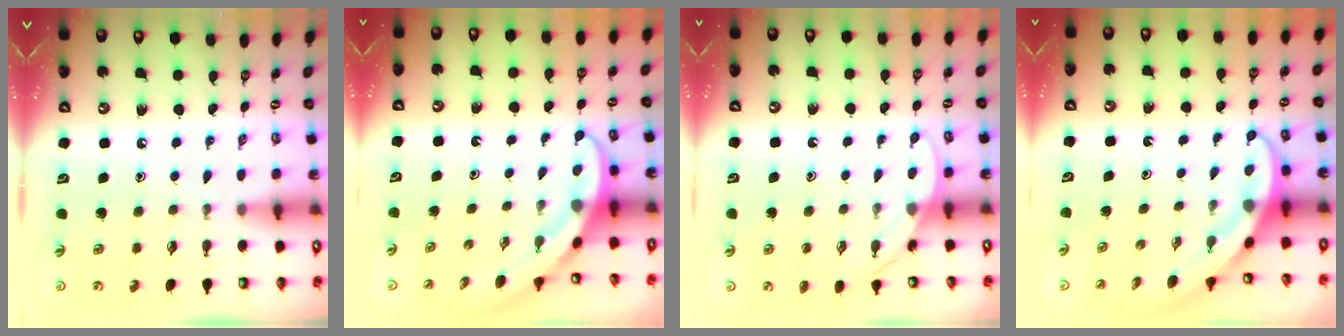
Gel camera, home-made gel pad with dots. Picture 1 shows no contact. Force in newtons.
{"total": 4.0, "press": 4.0, "slide": 0.3}
{"total": 4.9, "press": 4.9, "slide": 0.5}
{"total": 4.0, "press": 4.0, "slide": 0.3}